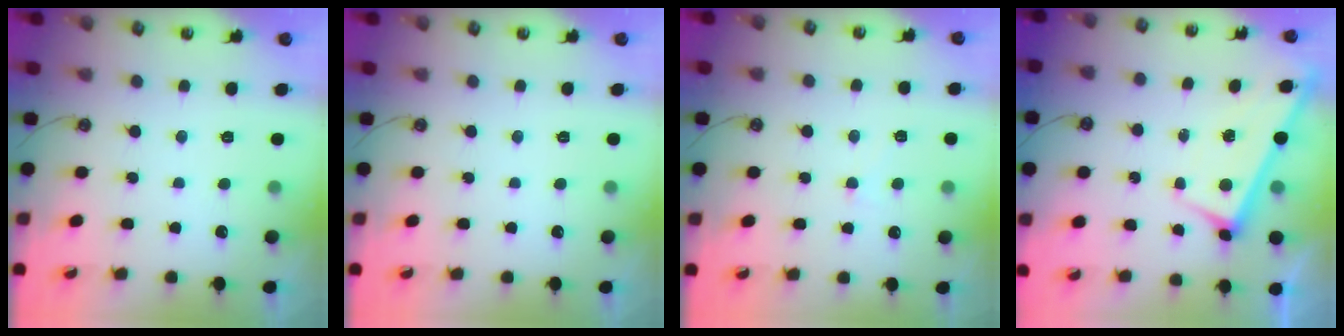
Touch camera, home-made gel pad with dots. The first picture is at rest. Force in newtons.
{"total": 0.0}
{"total": 0.6, "press": 0.4, "slide": 0.5}
{"total": 2.8, "press": 2.8, "slide": 0.3}